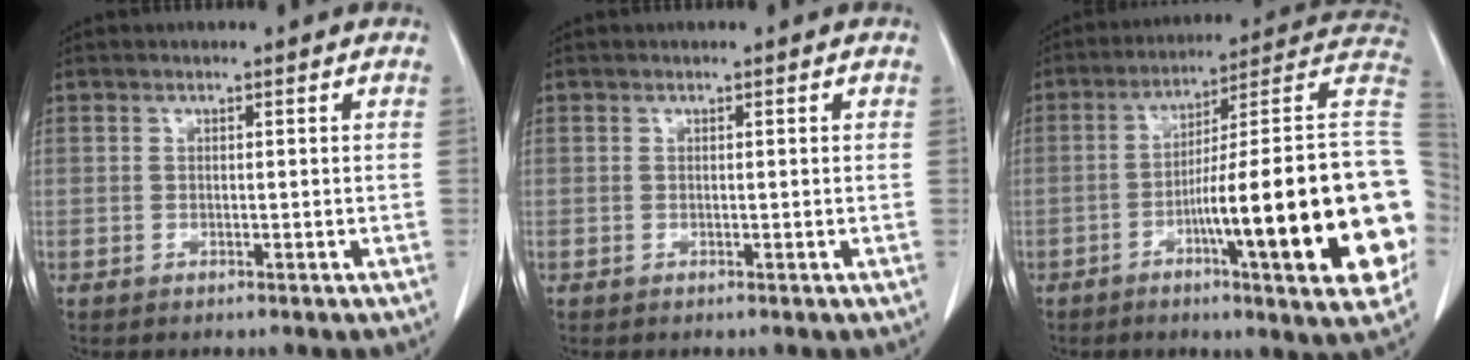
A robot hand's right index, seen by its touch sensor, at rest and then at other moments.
{"total": 0.0}
{"total": 25.6, "force": [-5.5, 1.4, 25.0], "torque": [-0.260, 0.010, -0.085]}